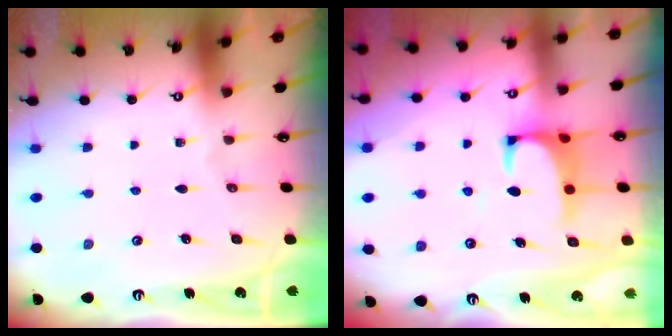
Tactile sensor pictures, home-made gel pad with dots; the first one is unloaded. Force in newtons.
{"total": 1.6, "press": 1.4, "slide": 0.7}